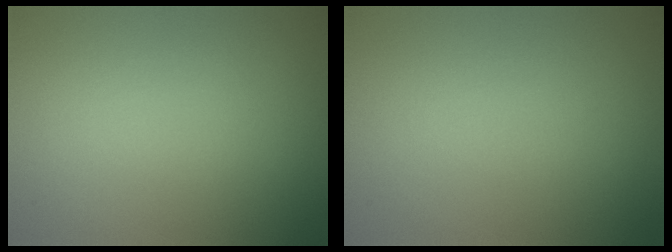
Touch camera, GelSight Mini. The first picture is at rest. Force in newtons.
{"total": 0.0}